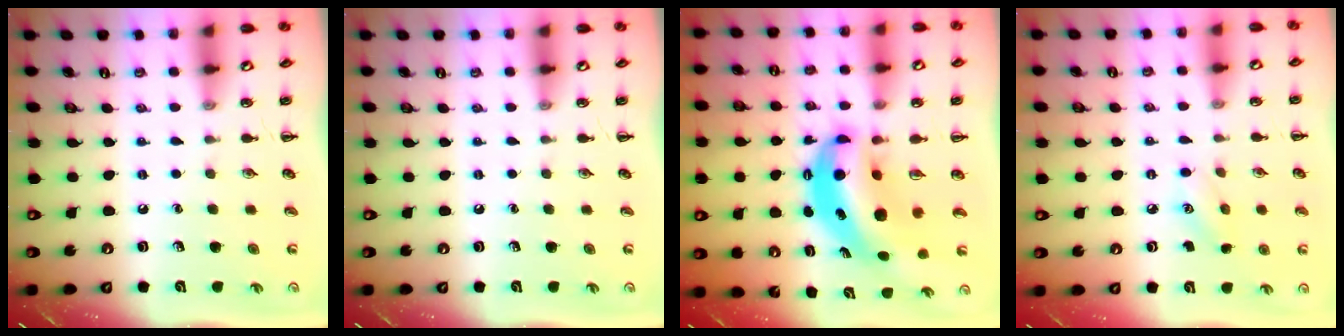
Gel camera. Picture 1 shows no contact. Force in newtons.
{"total": 0.0}
{"total": 10.2, "press": 10.0, "slide": 2.2}
{"total": 6.0, "press": 5.8, "slide": 1.6}